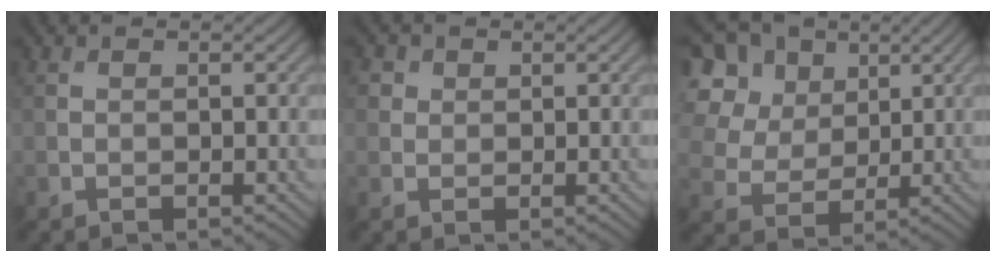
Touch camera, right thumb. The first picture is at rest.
{"total": 2.3, "force": [1.0, 1.9, 0.7], "torque": [-0.019, -0.005, 0.017]}
{"total": 12.9, "force": [5.7, 9.3, 6.7], "torque": [-0.197, 0.035, 0.121]}